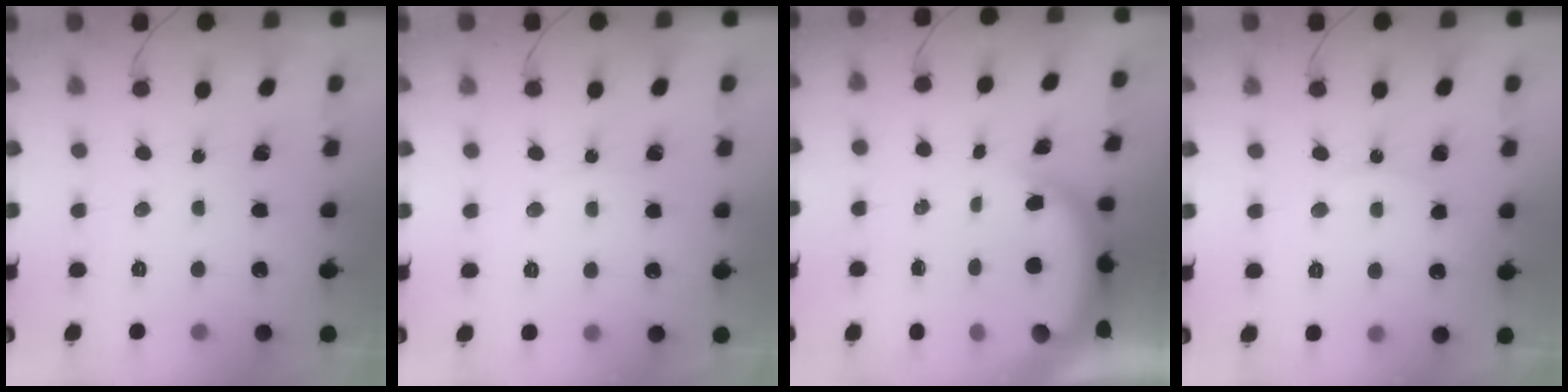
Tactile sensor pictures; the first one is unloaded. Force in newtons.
{"total": 4.4, "press": 4.3, "slide": 0.8}
{"total": 4.4, "press": 4.4, "slide": 0.3}
{"total": 7.0, "press": 7.0, "slide": 0.3}